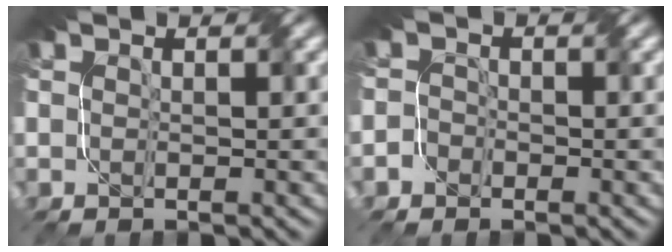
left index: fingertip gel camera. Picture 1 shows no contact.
{"total": 1.3, "force": [-1.3, 0.5, -0.1], "torque": [0.020, 0.003, -0.026]}